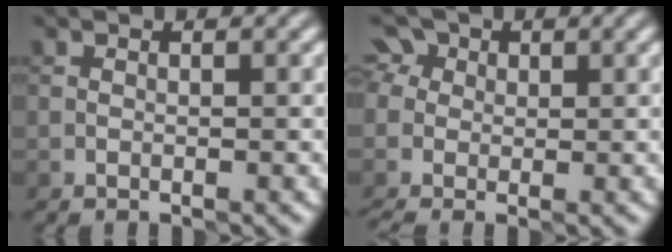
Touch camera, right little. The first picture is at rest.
{"total": 3.5, "force": [0.2, 3.0, 1.8], "torque": [-0.035, 0.020, -0.003]}